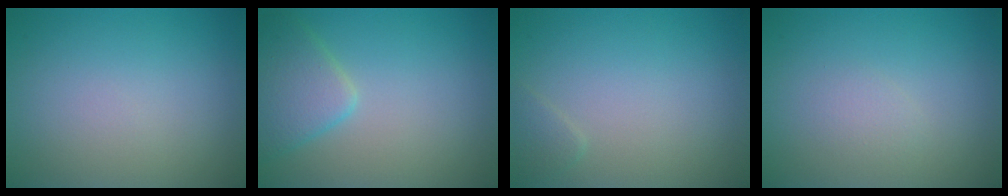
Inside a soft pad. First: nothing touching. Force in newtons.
{"total": 3.6, "press": 3.6, "slide": 0.3}
{"total": 0.9, "press": 0.9, "slide": 0.1}
{"total": 1.0, "press": 1.0, "slide": 0.0}